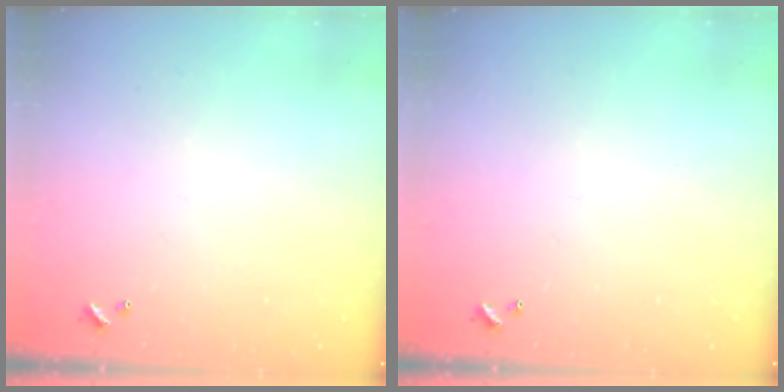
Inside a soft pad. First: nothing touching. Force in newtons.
{"total": 0.0}